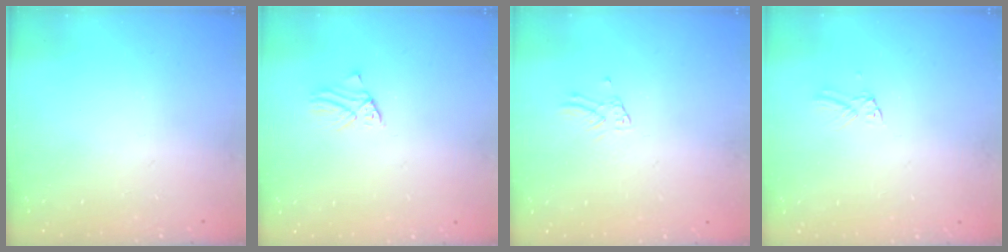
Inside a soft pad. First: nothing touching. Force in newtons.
{"total": 1.1, "press": 1.1, "slide": 0.2}
{"total": 1.1, "press": 1.1, "slide": 0.1}
{"total": 1.5, "press": 1.5, "slide": 0.1}